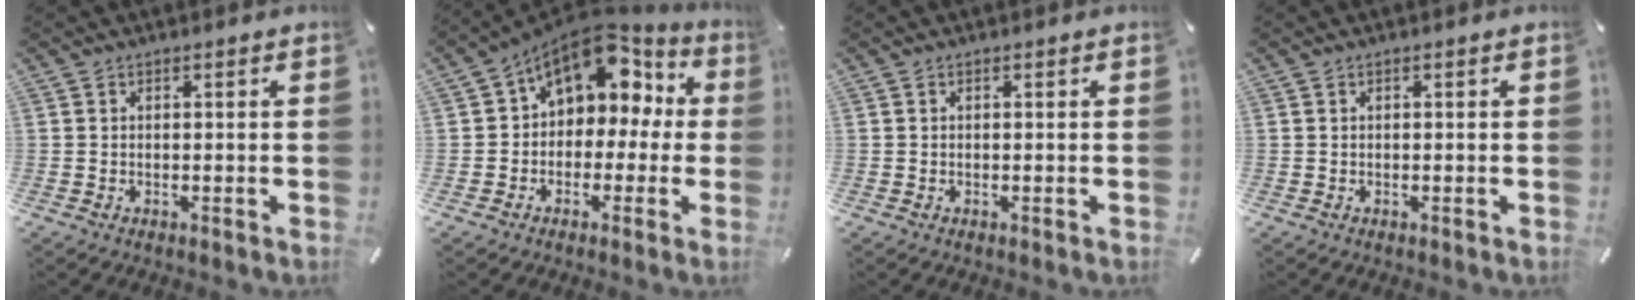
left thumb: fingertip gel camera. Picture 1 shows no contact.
{"total": 12.3, "force": [5.4, 8.8, 6.7], "torque": [-0.104, -0.030, 0.096]}
{"total": 0.0}
{"total": 0.0}